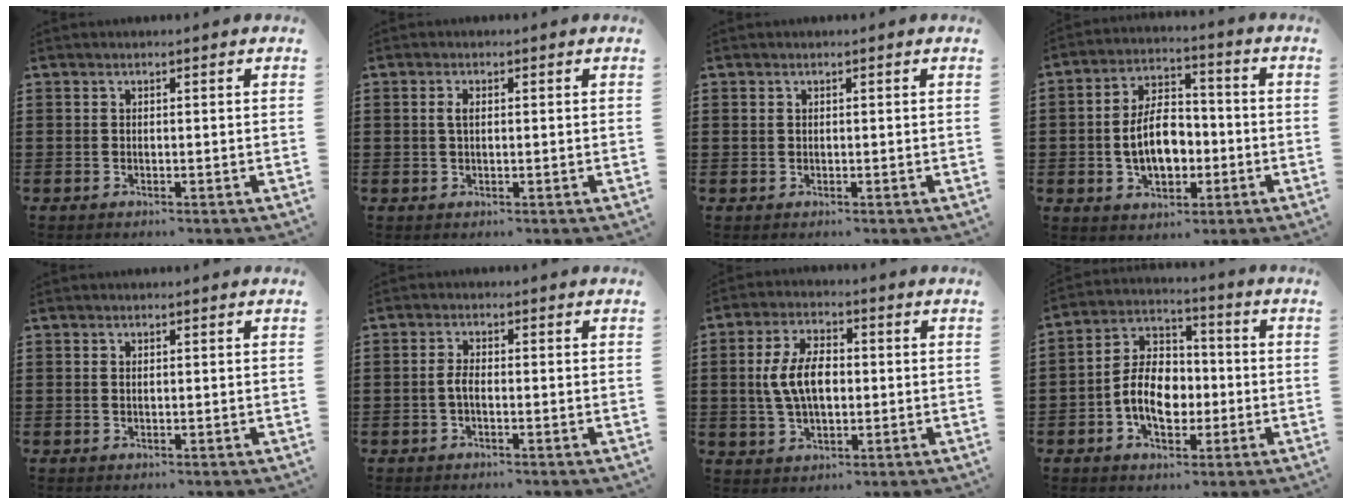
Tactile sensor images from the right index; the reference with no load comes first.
{"total": 1.7, "force": [0.3, 0.7, 1.5], "torque": [-0.033, 0.005, 0.003]}
{"total": 0.6, "force": [0.2, 0.6, 0.2], "torque": [-0.005, 0.003, 0.005]}
{"total": 8.9, "force": [-1.5, 5.2, 7.1], "torque": [-0.129, 0.005, -0.032]}
{"total": 0.5, "force": [0.2, 0.2, 0.4], "torque": [-0.010, 0.000, 0.003]}
{"total": 2.1, "force": [-0.6, 0.7, 1.9], "torque": [-0.052, -0.005, -0.016]}
{"total": 7.8, "force": [0.2, 4.3, 6.5], "torque": [-0.147, 0.009, -0.003]}
{"total": 8.8, "force": [-1.9, 5.8, 6.4], "torque": [-0.137, 0.007, -0.039]}